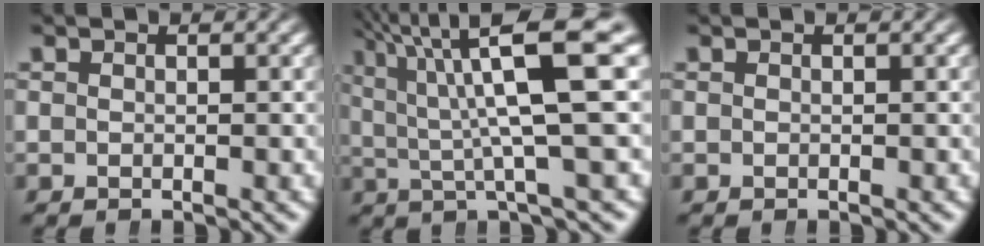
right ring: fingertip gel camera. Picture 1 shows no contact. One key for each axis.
{"total": 9.4, "fx": 3.4, "fy": 2.3, "fz": 8.5, "tx": -0.107, "ty": 0.018, "tz": 0.055}
{"total": 0.0}